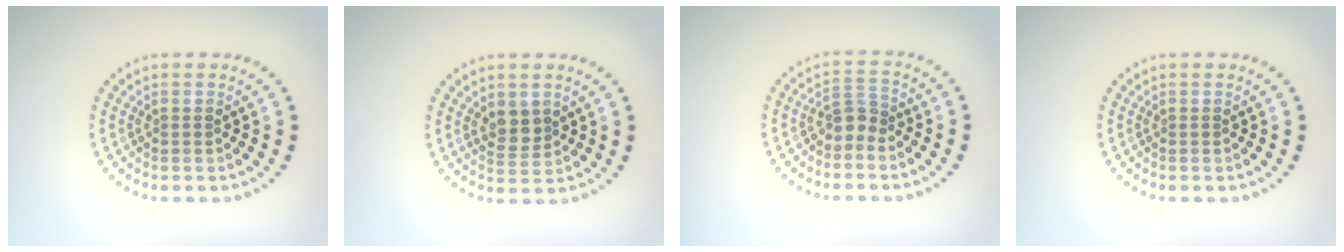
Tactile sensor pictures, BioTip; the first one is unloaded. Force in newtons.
{"total": 2.2, "press": 2.0, "slide": 0.9}
{"total": 2.0, "press": 1.5, "slide": 1.3}
{"total": 0.0}